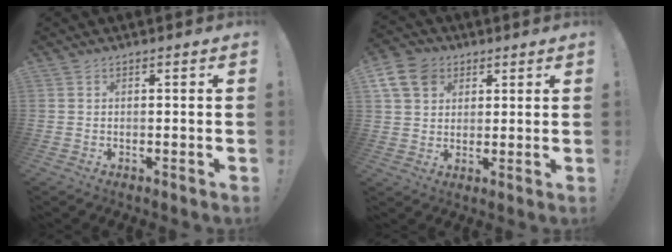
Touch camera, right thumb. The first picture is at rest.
{"total": 10.6, "force": [5.0, 8.2, 4.5], "torque": [-0.083, -0.019, 0.101]}